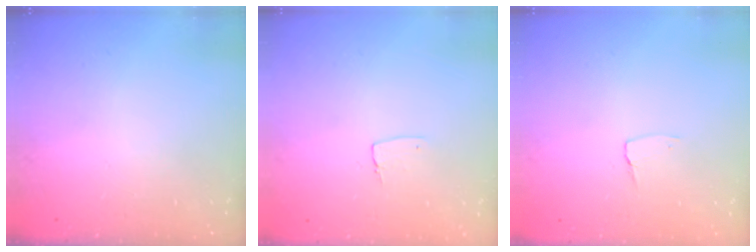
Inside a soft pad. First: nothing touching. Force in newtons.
{"total": 3.8, "press": 3.8, "slide": 0.2}
{"total": 2.9, "press": 2.9, "slide": 0.3}